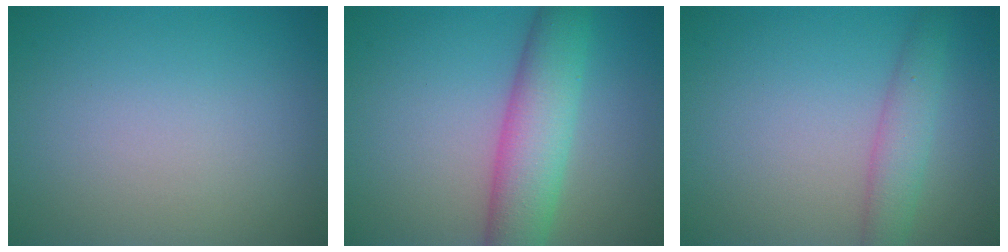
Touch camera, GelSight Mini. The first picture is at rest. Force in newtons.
{"total": 6.3, "press": 6.3, "slide": 0.2}
{"total": 2.7, "press": 2.7, "slide": 0.1}